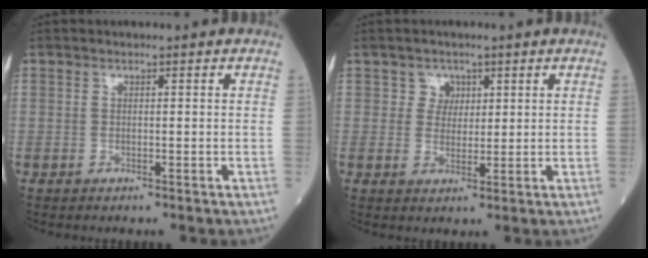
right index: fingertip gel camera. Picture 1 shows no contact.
{"total": 2.7, "force": [1.3, 2.3, 0.3], "torque": [0.003, -0.001, 0.016]}